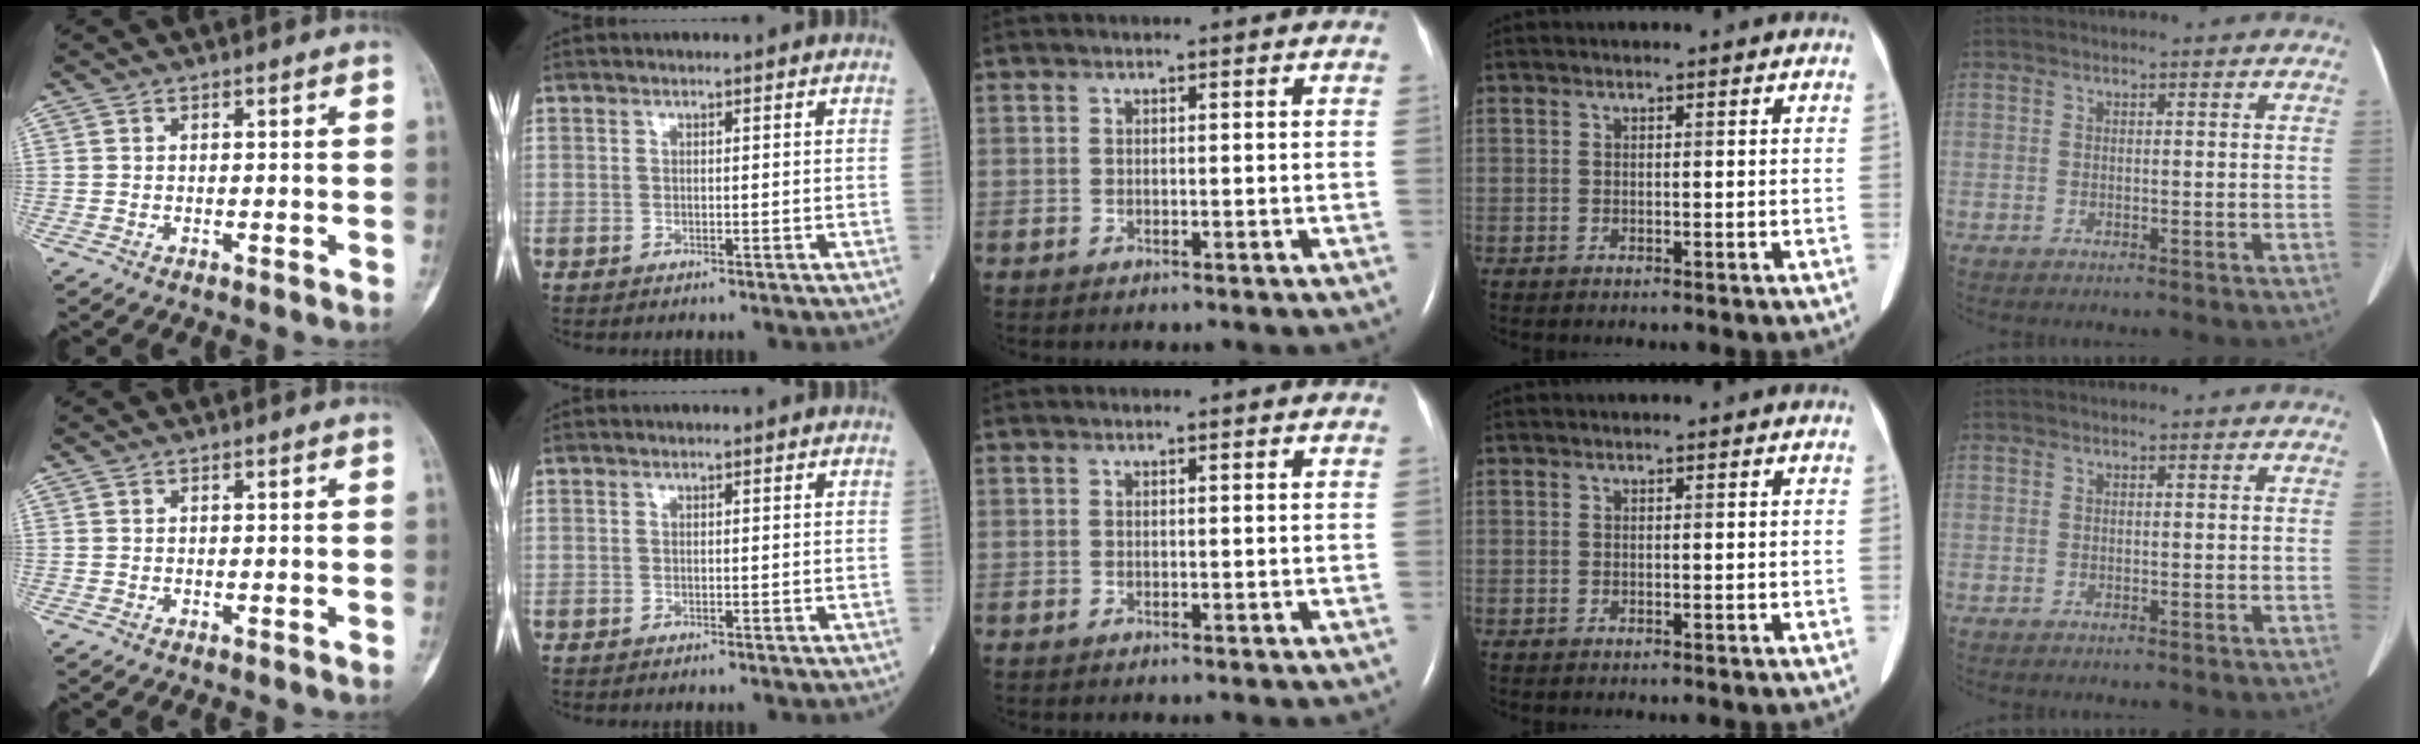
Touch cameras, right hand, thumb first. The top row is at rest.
{}